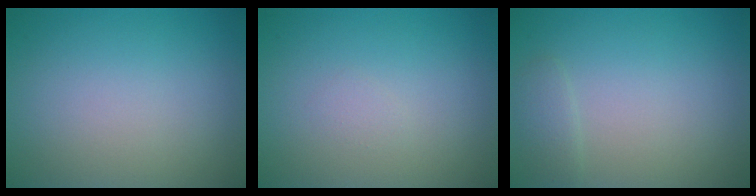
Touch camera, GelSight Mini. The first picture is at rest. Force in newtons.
{"total": 0.6, "press": 0.6, "slide": 0.0}
{"total": 1.0, "press": 1.0, "slide": 0.2}